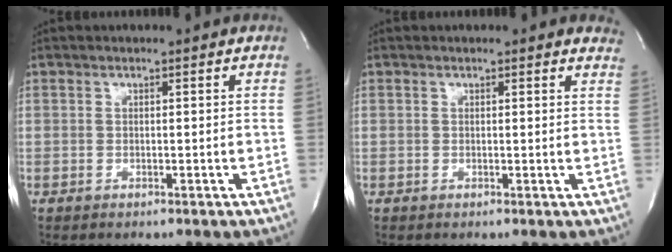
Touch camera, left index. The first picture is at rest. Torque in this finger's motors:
{"motor_torque": [-0.15, -0.30, 0.02, -0.05]}